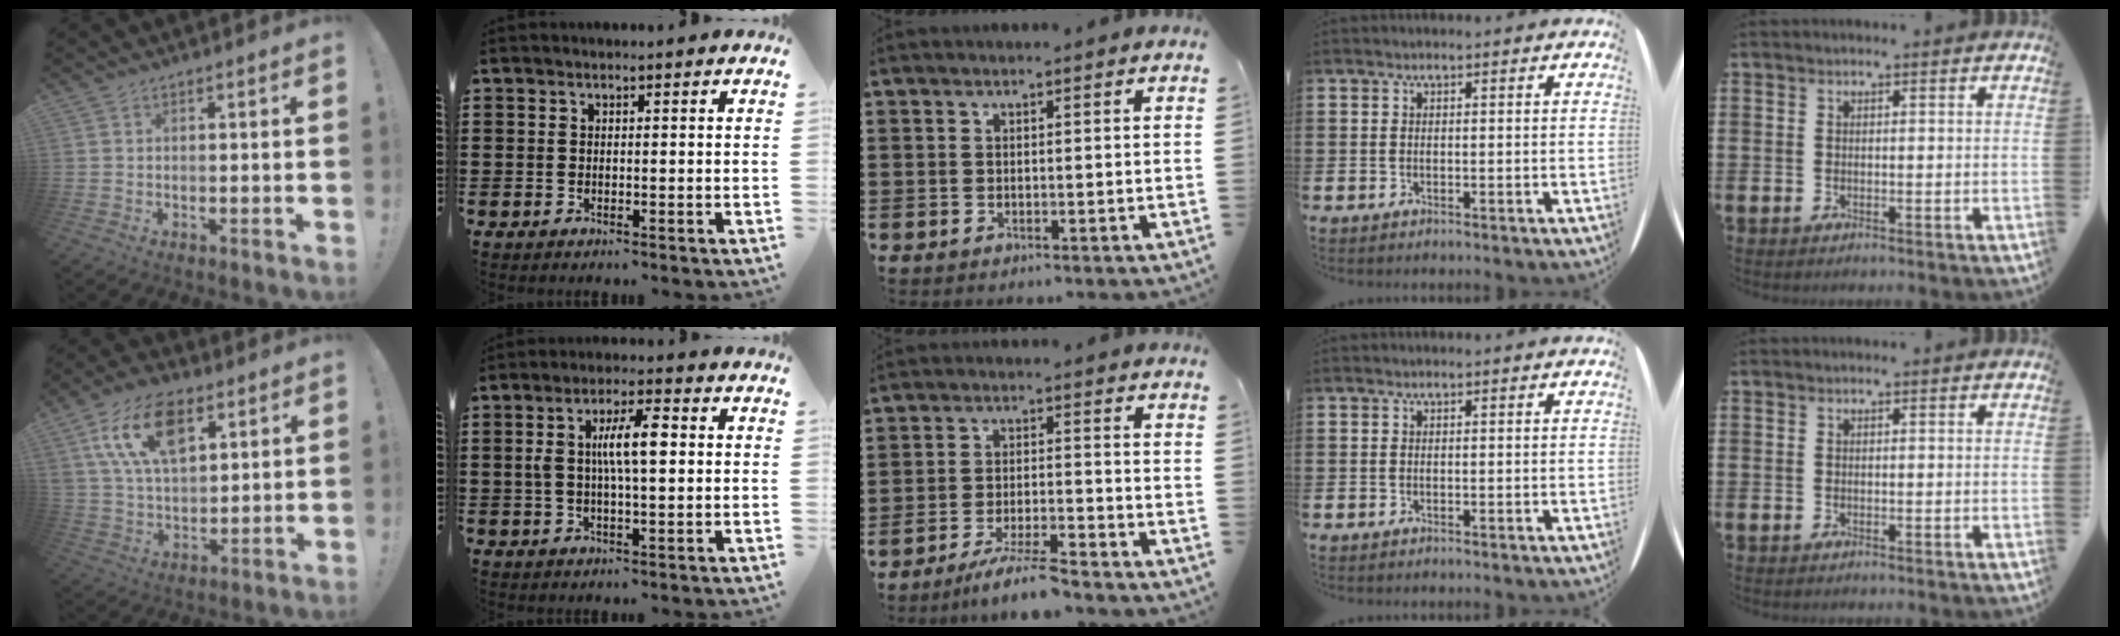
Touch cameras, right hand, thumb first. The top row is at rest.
{"thumb": {"total": 17.4, "force": [8.1, 10.1, 11.6], "torque": [-0.211, -0.019, 0.149]}, "index": {"total": 7.4, "force": [0.9, 2.3, 7.0], "torque": [-0.135, 0.010, 0.013]}, "middle": {"total": 5.9, "force": [-5.2, -0.1, 2.7], "torque": [-0.064, -0.016, -0.101]}}